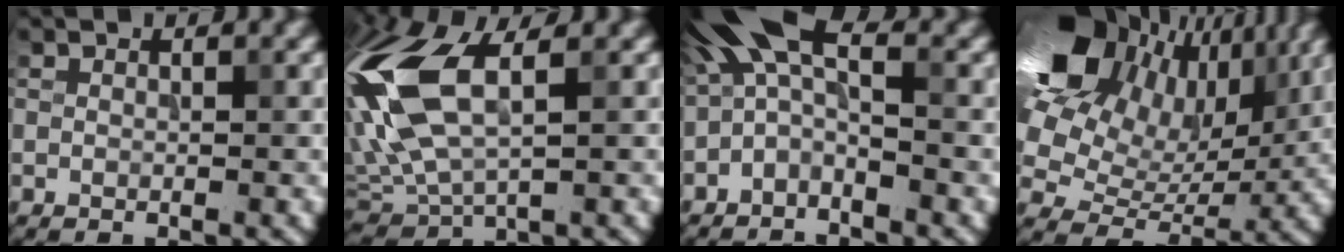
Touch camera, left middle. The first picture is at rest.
{"total": 12.3, "force": [1.8, 6.1, 10.5], "torque": [-0.260, 0.011, 0.032]}
{"total": 4.9, "force": [-0.4, 2.0, 4.4], "torque": [-0.087, 0.022, -0.026]}
{"total": 14.1, "force": [6.8, 9.3, 8.1], "torque": [-0.193, 0.028, 0.127]}